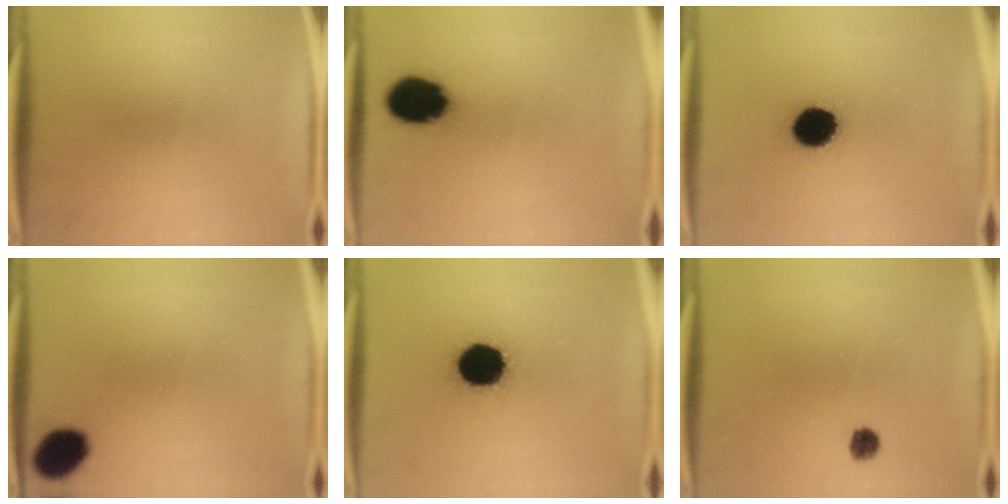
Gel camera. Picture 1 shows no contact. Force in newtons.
{"total": 11.7}
{"total": 10.0}
{"total": 7.7}
{"total": 15.3}
{"total": 2.3}